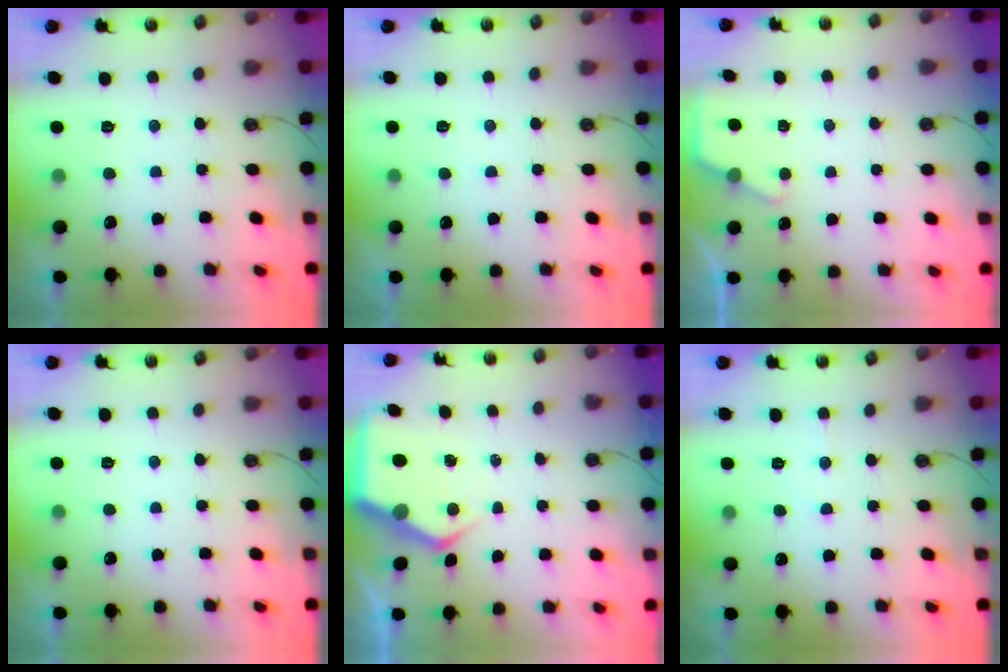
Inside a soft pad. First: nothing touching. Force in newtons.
{"total": 3.6, "press": 3.6, "slide": 0.4}
{"total": 2.2, "press": 2.2, "slide": 0.3}
{"total": 0.0}
{"total": 5.3, "press": 5.3, "slide": 0.5}
{"total": 3.9, "press": 3.9, "slide": 0.6}